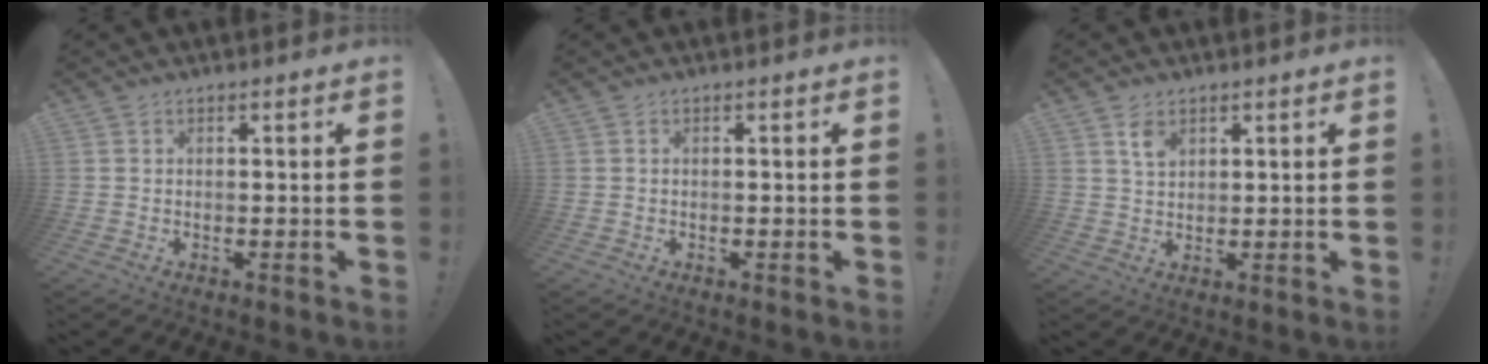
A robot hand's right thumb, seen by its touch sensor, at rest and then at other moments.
{"total": 0.0}
{"total": 4.5, "force": [2.7, 2.7, 2.5], "torque": [-0.039, -0.011, 0.047]}